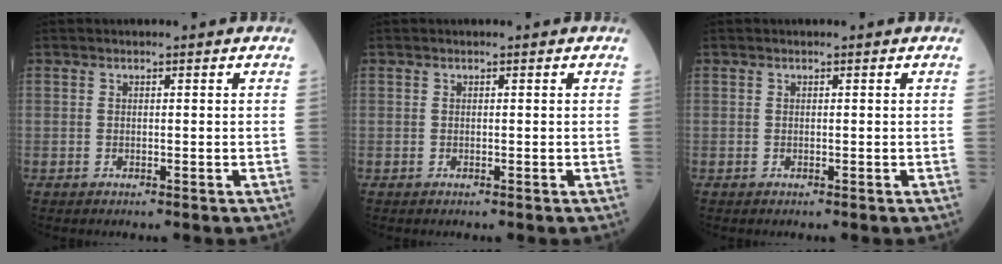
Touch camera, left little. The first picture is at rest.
{"total": 0.0}
{"total": 0.0}